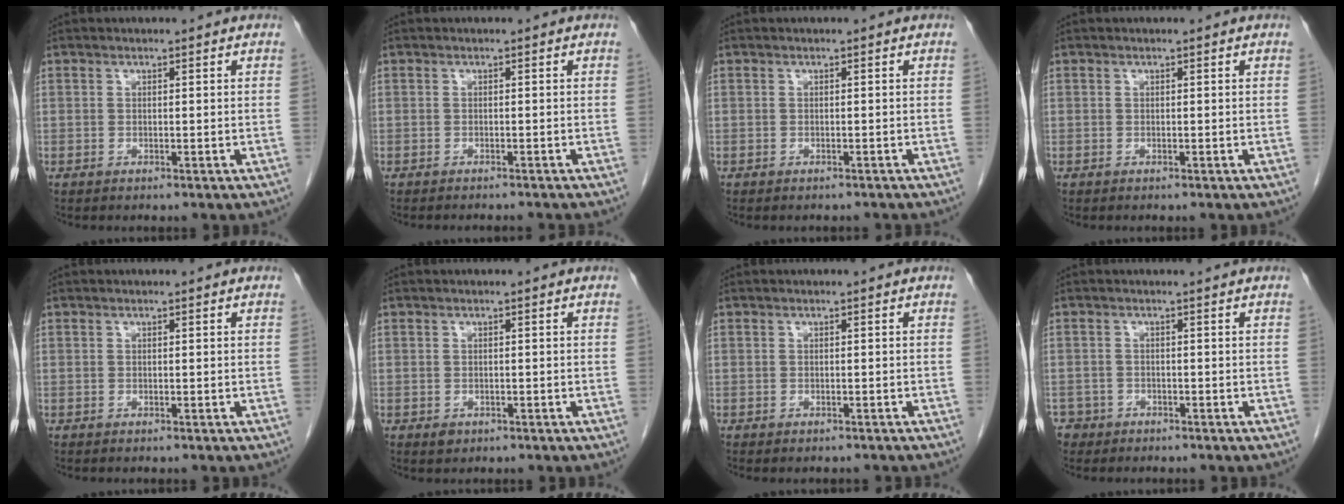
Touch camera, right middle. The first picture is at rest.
{"total": 4.7, "force": [-4.4, 0.3, 1.7], "torque": [-0.018, -0.011, -0.053]}
{"total": 3.9, "force": [-3.6, 0.9, 1.2], "torque": [-0.021, -0.006, -0.040]}
{"total": 0.0}
{"total": 0.0}
{"total": 1.0, "force": [-0.5, 0.8, 0.4], "torque": [-0.006, 0.001, -0.002]}
{"total": 3.2, "force": [-2.9, 0.9, 1.1], "torque": [-0.017, -0.004, -0.033]}
{"total": 2.5, "force": [-1.8, 1.8, 0.2], "torque": [0.004, 0.007, -0.029]}